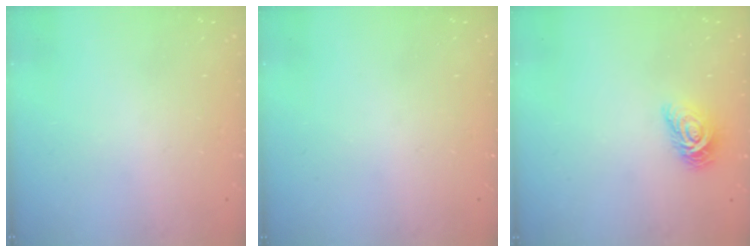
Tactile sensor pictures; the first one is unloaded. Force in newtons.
{"total": 0.0}
{"total": 7.7, "press": 7.6, "slide": 0.7}